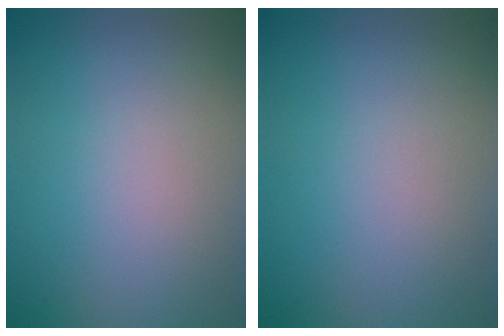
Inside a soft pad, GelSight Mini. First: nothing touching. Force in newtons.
{"total": 0.0}